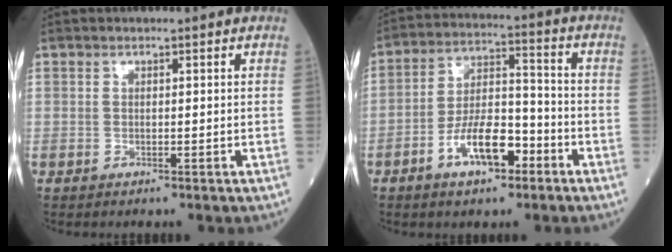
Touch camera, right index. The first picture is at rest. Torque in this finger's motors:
{"motor_torque": [0.15, -0.19, 0.19, 0.11]}